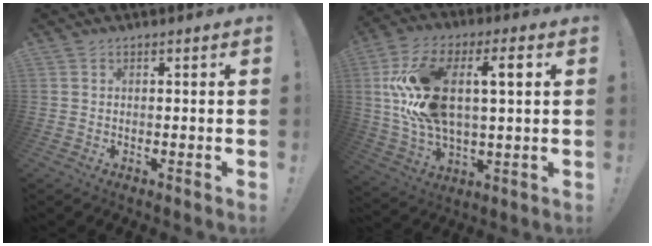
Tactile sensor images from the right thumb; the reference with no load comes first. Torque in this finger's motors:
{"motor_torque": [2.46, 2.54, 0.76, 0.12, 0.23]}